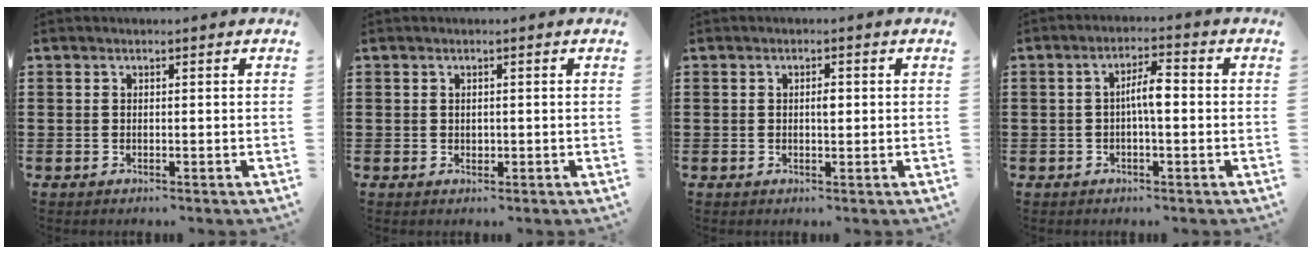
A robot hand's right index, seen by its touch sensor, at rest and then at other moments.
{"total": 0.8, "force": [0.2, 0.7, 0.3], "torque": [-0.009, 0.004, 0.004]}
{"total": 1.7, "force": [0.1, 0.6, 1.6], "torque": [-0.030, 0.003, 0.000]}
{"total": 4.3, "force": [-0.3, 1.0, 4.2], "torque": [-0.076, 0.007, -0.008]}